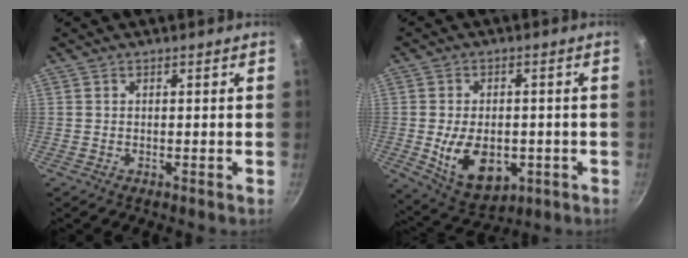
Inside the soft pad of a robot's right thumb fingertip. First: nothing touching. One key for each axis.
{"total": 12.3, "fx": -2.4, "fy": 7.9, "fz": 9.1, "tx": -0.130, "ty": -0.006, "tz": -0.019}